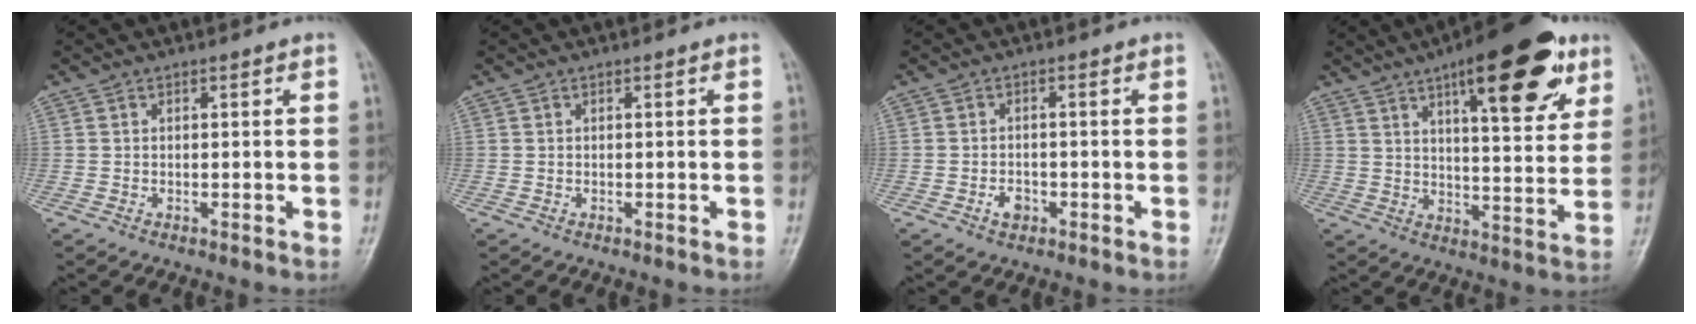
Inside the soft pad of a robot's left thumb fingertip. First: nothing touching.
{"total": 0.0}
{"total": 2.6, "force": [-1.2, 1.8, 1.4], "torque": [-0.015, 0.006, -0.020]}
{"total": 19.4, "force": [10.4, 6.6, 15.0], "torque": [-0.181, -0.035, 0.148]}